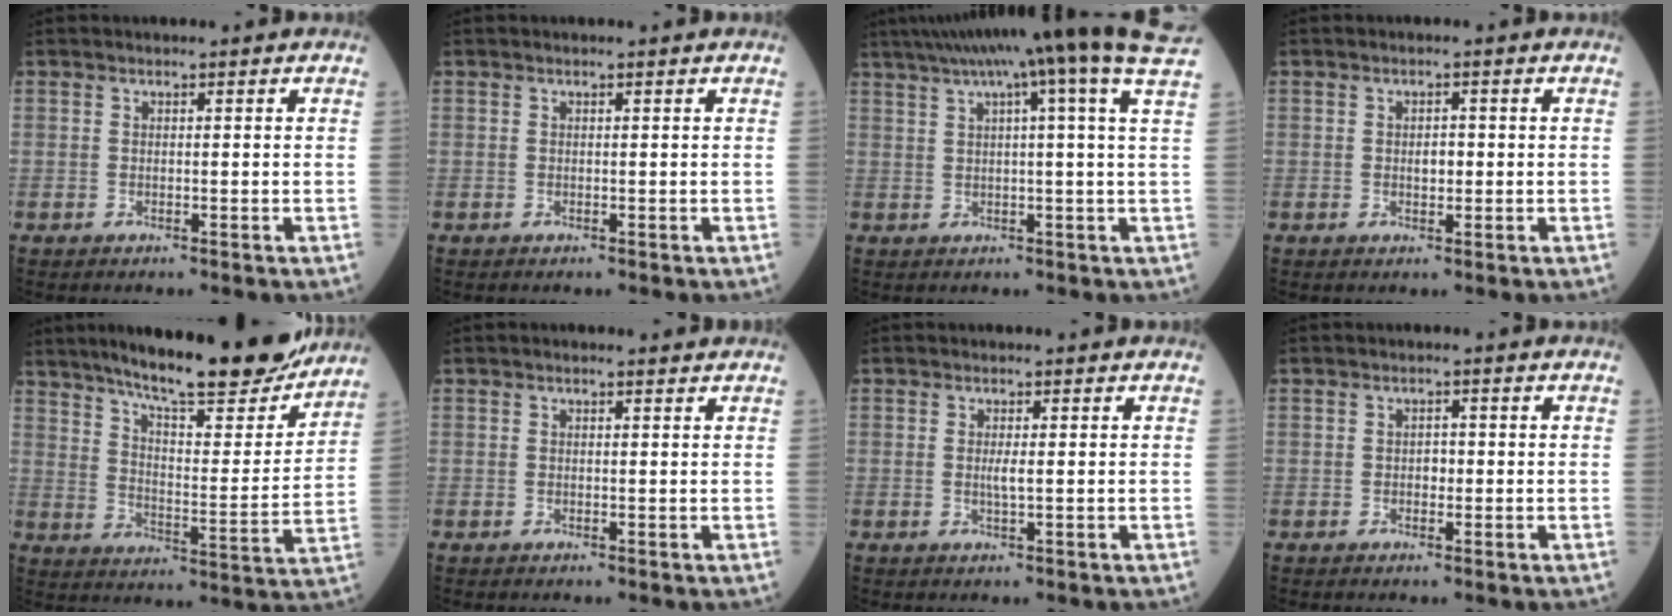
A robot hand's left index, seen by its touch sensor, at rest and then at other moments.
{"total": 0.0}
{"total": 15.9, "force": [11.0, -2.0, 11.3], "torque": [-0.177, 0.020, 0.135]}
{"total": 1.7, "force": [-0.3, 0.9, 1.4], "torque": [-0.023, -0.003, -0.004]}
{"total": 21.7, "force": [18.4, 3.0, 11.1], "torque": [-0.169, -0.021, 0.260]}
{"total": 0.8, "force": [0.5, 0.3, 0.5], "torque": [-0.015, 0.004, 0.006]}
{"total": 1.5, "force": [-0.2, 0.0, 1.4], "torque": [-0.034, -0.006, -0.002]}
{"total": 1.3, "force": [-0.4, 0.9, 0.9], "torque": [-0.013, -0.001, -0.007]}